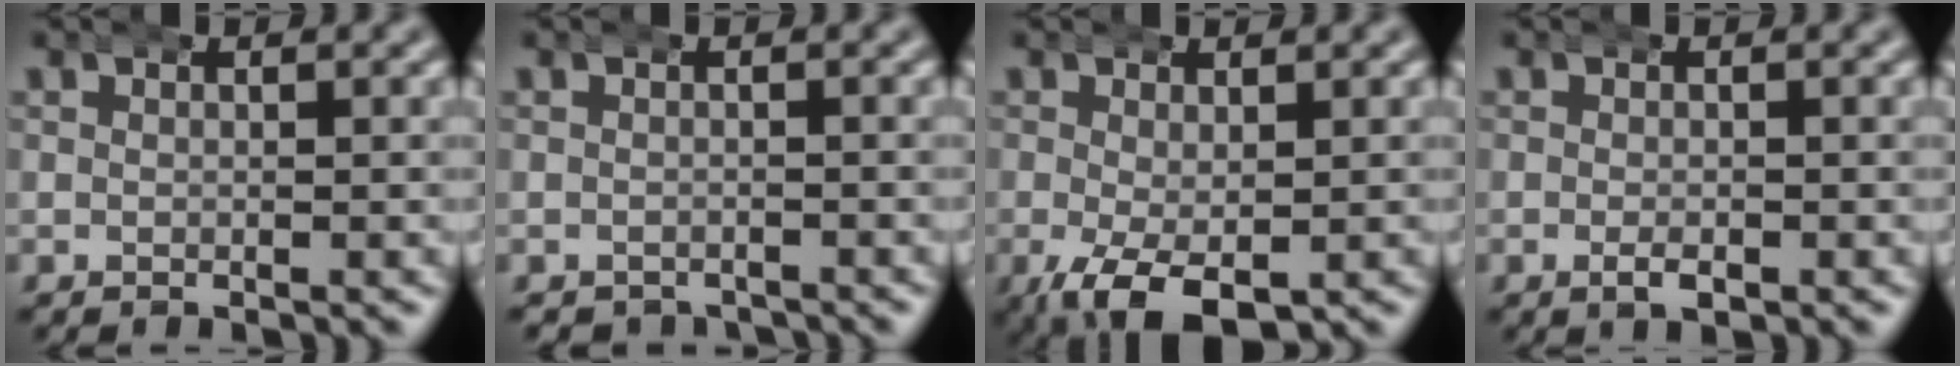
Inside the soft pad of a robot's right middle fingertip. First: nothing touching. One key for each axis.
{"total": 1.8, "fx": -1.7, "fy": 0.5, "fz": -0.3, "tx": 0.008, "ty": -0.011, "tz": -0.022}
{"total": 7.2, "fx": -3.5, "fy": 3.5, "fz": 5.2, "tx": -0.118, "ty": -0.050, "tz": -0.028}
{"total": 1.7, "fx": -0.9, "fy": 0.7, "fz": 1.2, "tx": -0.021, "ty": -0.003, "tz": -0.014}